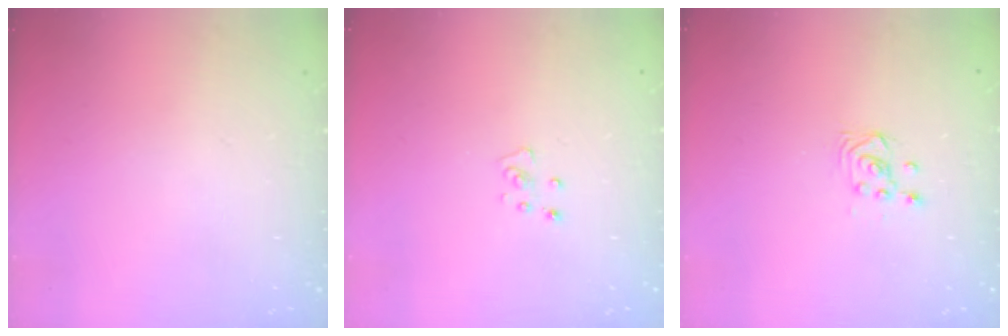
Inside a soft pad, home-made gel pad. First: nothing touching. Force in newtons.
{"total": 3.1, "press": 3.1, "slide": 0.2}
{"total": 3.5, "press": 3.4, "slide": 0.8}